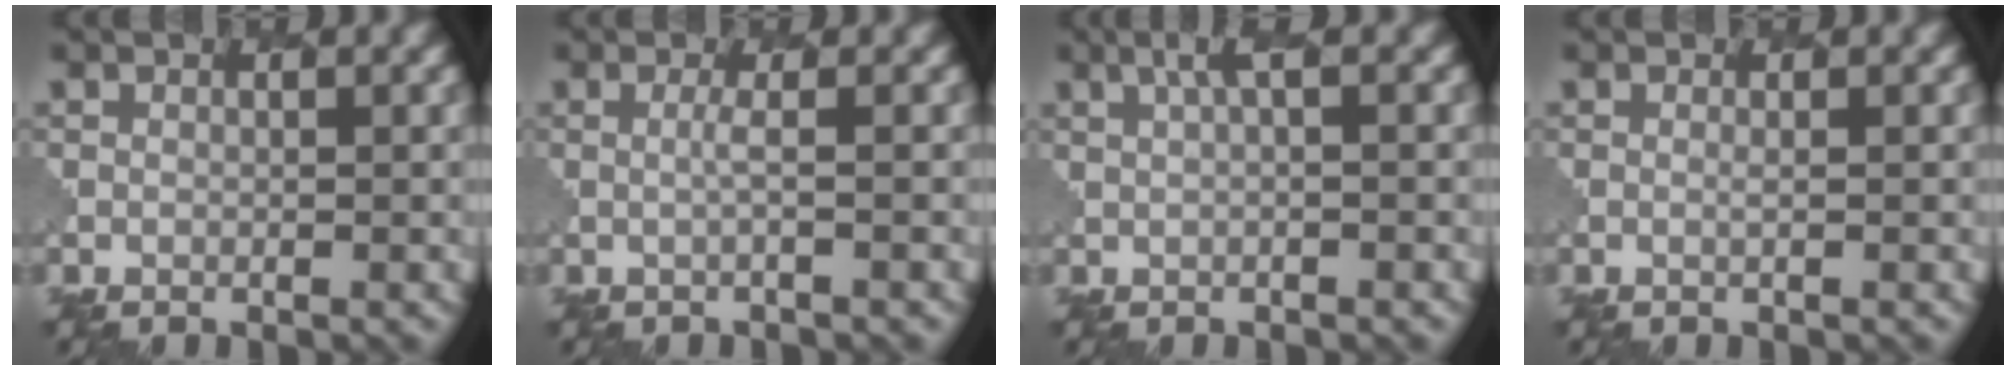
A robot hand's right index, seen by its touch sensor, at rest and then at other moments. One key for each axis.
{"total": 1.1, "fx": 0.3, "fy": 0.2, "fz": 1.0, "tx": -0.016, "ty": -0.003, "tz": 0.000}
{"total": 2.2, "fx": 0.8, "fy": 0.5, "fz": 2.0, "tx": -0.031, "ty": 0.003, "tz": 0.015}
{"total": 0.6, "fx": 0.3, "fy": 0.2, "fz": 0.5, "tx": -0.006, "ty": -0.005, "tz": 0.001}